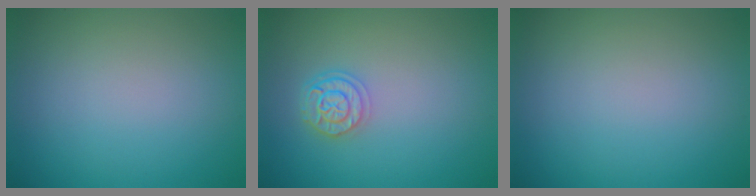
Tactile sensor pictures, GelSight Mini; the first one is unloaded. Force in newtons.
{"total": 2.3, "press": 1.9, "slide": 1.3}
{"total": 0.0}